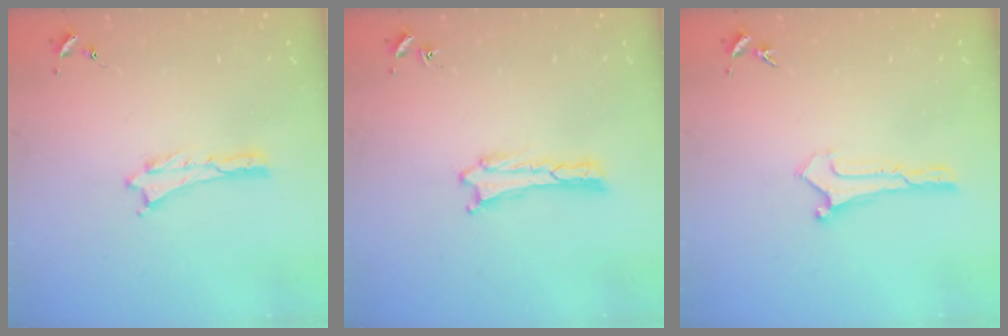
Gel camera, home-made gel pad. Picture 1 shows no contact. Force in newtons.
{"total": 0.0}
{"total": 0.0}